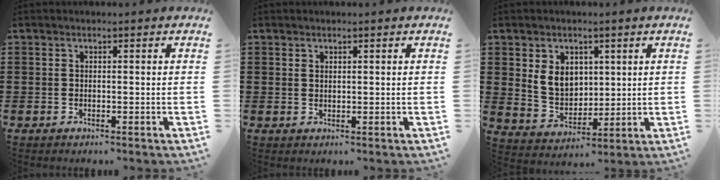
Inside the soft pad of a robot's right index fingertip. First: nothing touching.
{"total": 0.8, "force": [0.7, 0.4, 0.2], "torque": [-0.005, 0.002, 0.013]}
{"total": 6.5, "force": [1.9, 5.3, 3.3], "torque": [-0.074, 0.013, 0.037]}